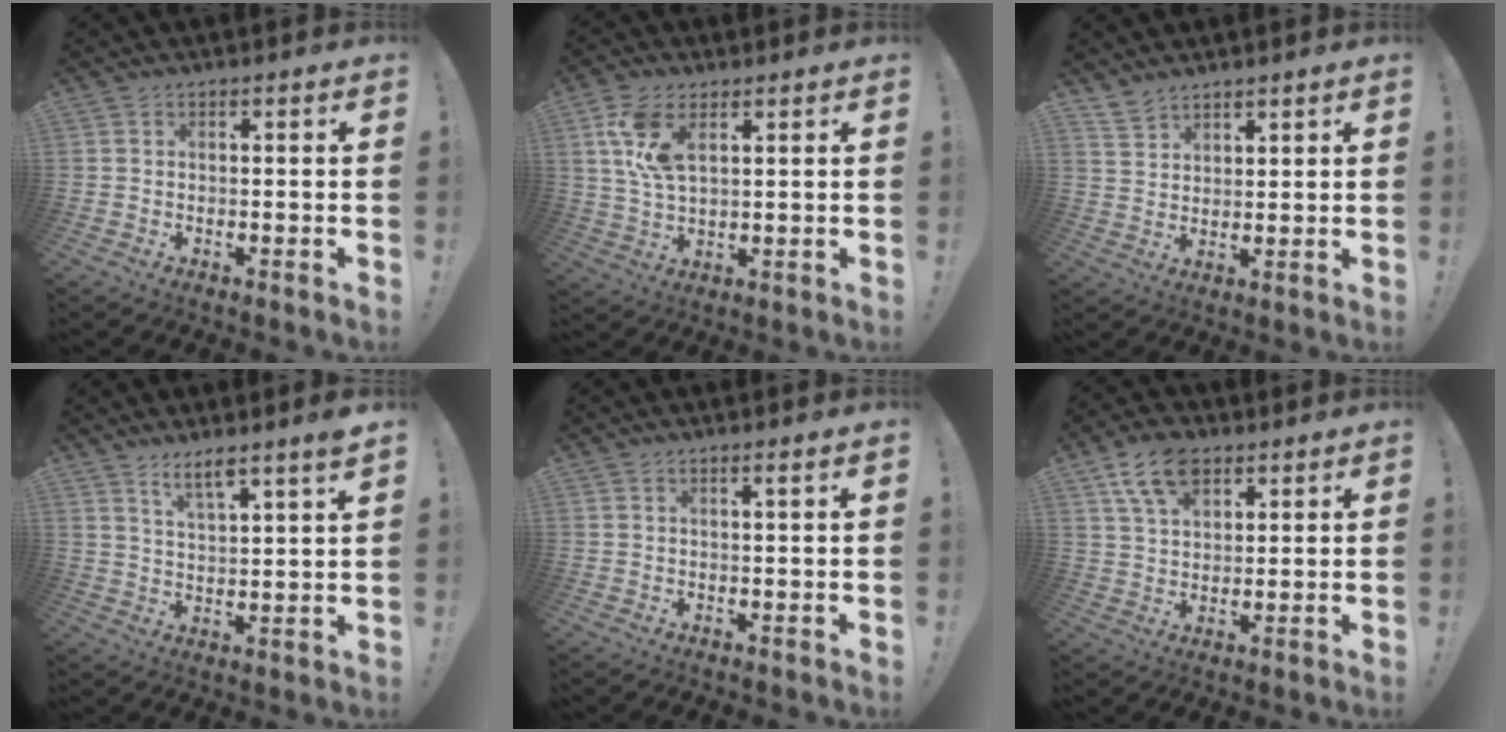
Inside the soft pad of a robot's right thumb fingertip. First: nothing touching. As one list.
[{"total": 9.4, "force": [4.3, 4.5, 7.0], "torque": [-0.140, -0.012, 0.079]}, {"total": 4.9, "force": [4.3, 2.2, 0.8], "torque": [-0.024, -0.025, 0.083]}, {"total": 6.7, "force": [5.5, 0.2, 3.9], "torque": [-0.066, -0.035, 0.091]}, {"total": 1.5, "force": [0.6, -0.4, 1.3], "torque": [-0.026, 0.000, 0.009]}, {"total": 11.0, "force": [6.2, 6.5, 6.2], "torque": [-0.108, -0.012, 0.119]}]